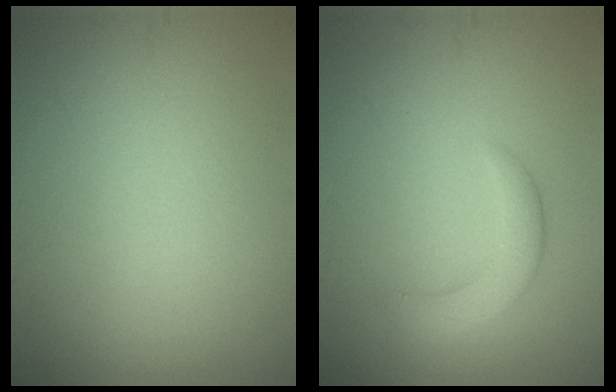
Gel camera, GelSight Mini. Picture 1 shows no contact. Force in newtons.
{"total": 2.8, "press": 2.8, "slide": 0.2}